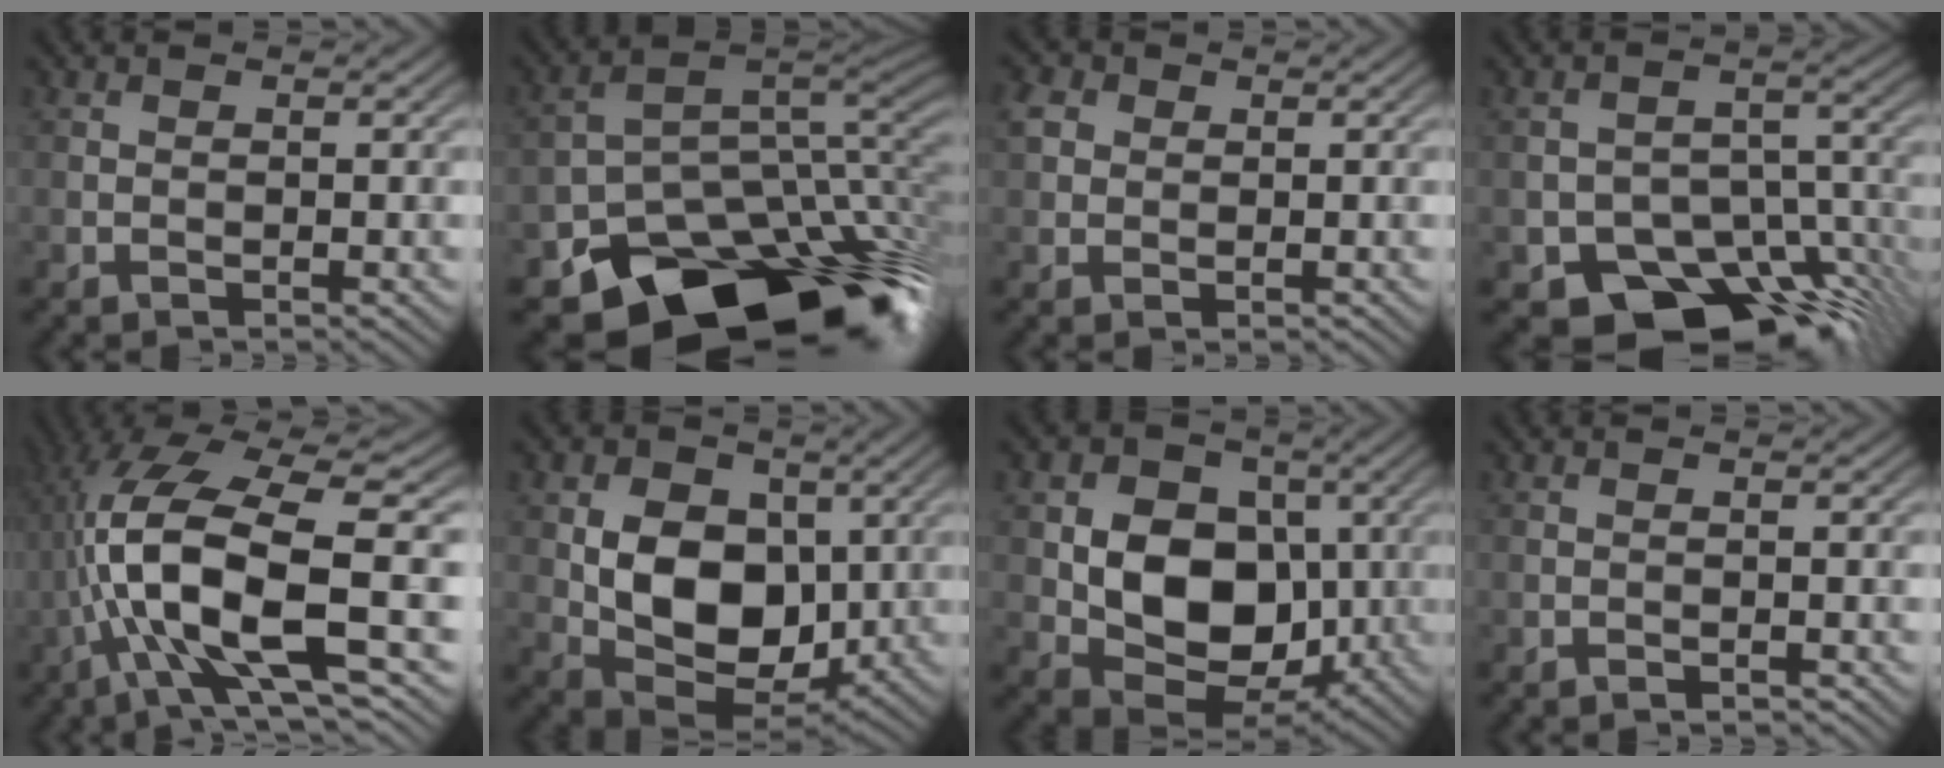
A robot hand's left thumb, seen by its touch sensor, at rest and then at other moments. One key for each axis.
{"total": 17.2, "fx": -9.4, "fy": 11.1, "fz": 9.2, "tx": -0.134, "ty": -0.058, "tz": -0.129}
{"total": 3.3, "fx": 1.0, "fy": 2.8, "fz": 1.5, "tx": -0.048, "ty": 0.011, "tz": 0.016}
{"total": 13.4, "fx": -8.9, "fy": 7.7, "fz": 6.5, "tx": -0.094, "ty": -0.016, "tz": -0.129}
{"total": 14.9, "fx": -2.7, "fy": 5.0, "fz": 13.8, "tx": -0.293, "ty": 0.007, "tz": -0.046}
{"total": 10.8, "fx": 0.4, "fy": 7.6, "fz": 7.6, "tx": -0.142, "ty": -0.011, "tz": 0.005}
{"total": 11.4, "fx": -0.4, "fy": 8.6, "fz": 7.5, "tx": -0.138, "ty": -0.008, "tz": -0.014}
{"total": 0.8, "fx": -0.8, "fy": 0.0, "fz": 0.3, "tx": -0.005, "ty": 0.000, "tz": -0.015}